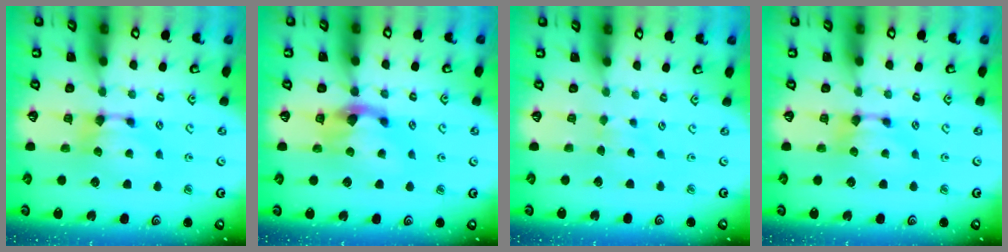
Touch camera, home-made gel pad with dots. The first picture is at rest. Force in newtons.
{"total": 2.6, "press": 2.0, "slide": 1.7}
{"total": 2.5, "press": 2.5, "slide": 0.5}
{"total": 0.0}